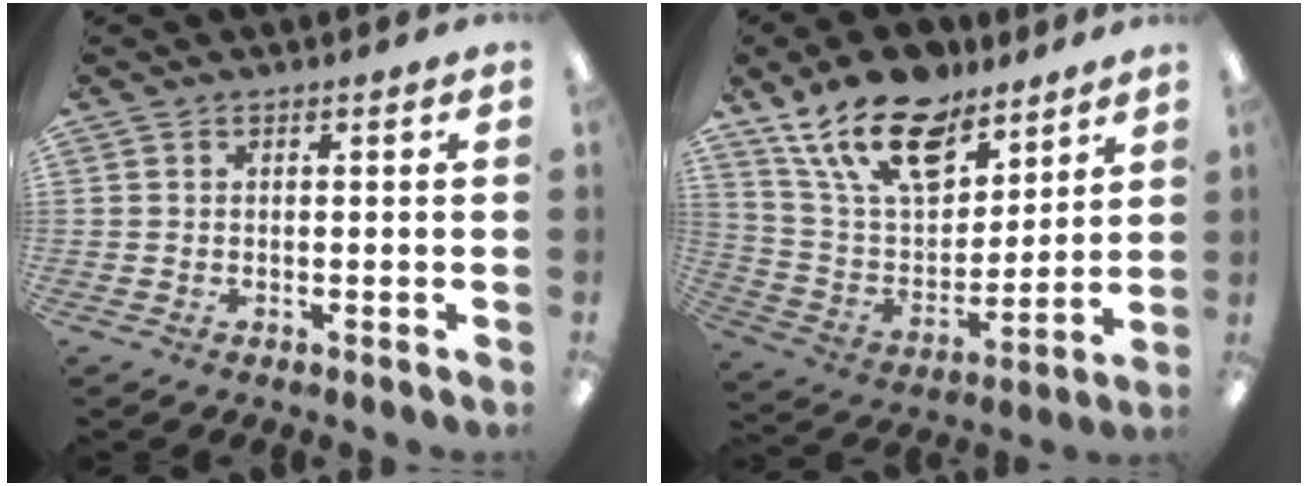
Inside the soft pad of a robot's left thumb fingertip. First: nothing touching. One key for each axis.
{"total": 19.3, "fx": 13.3, "fy": 10.1, "fz": 9.8, "tx": -0.186, "ty": -0.067, "tz": 0.240}